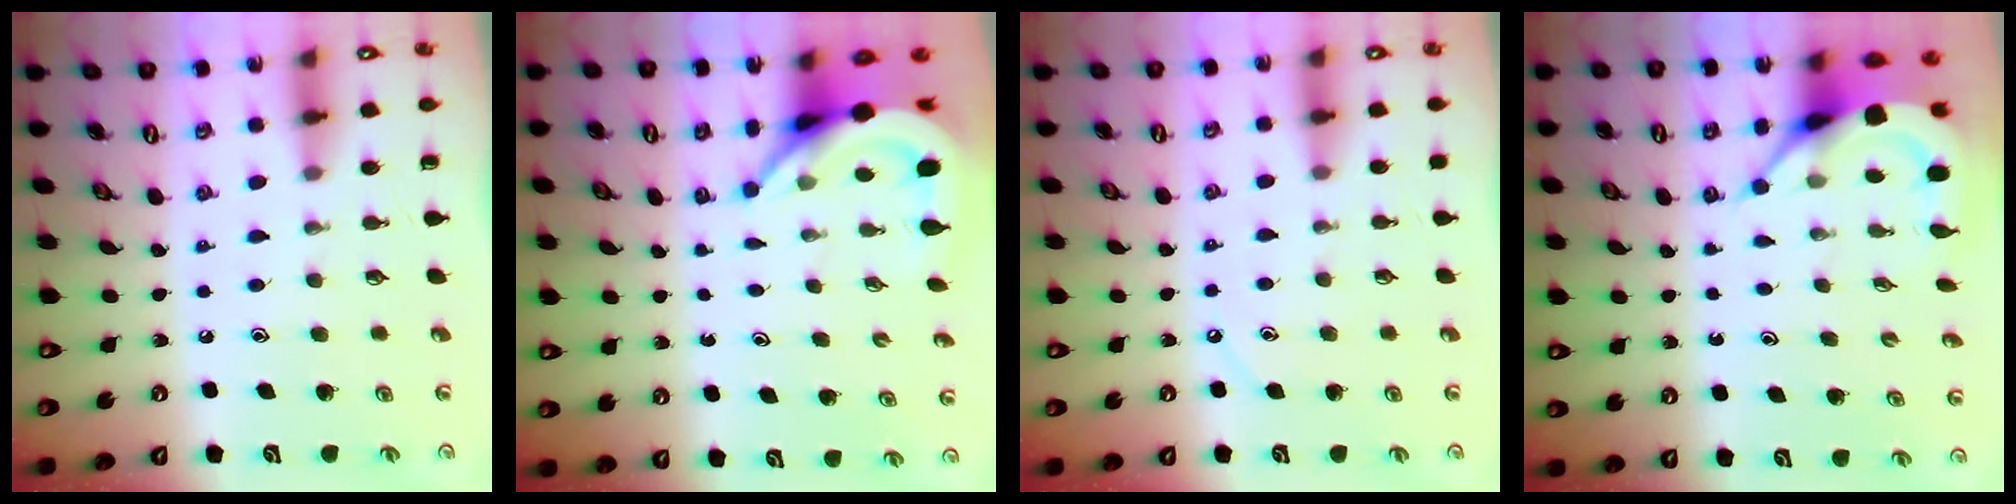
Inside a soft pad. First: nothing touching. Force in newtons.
{"total": 6.6, "press": 6.6, "slide": 0.6}
{"total": 2.7, "press": 2.7, "slide": 0.5}
{"total": 5.1, "press": 5.0, "slide": 0.7}